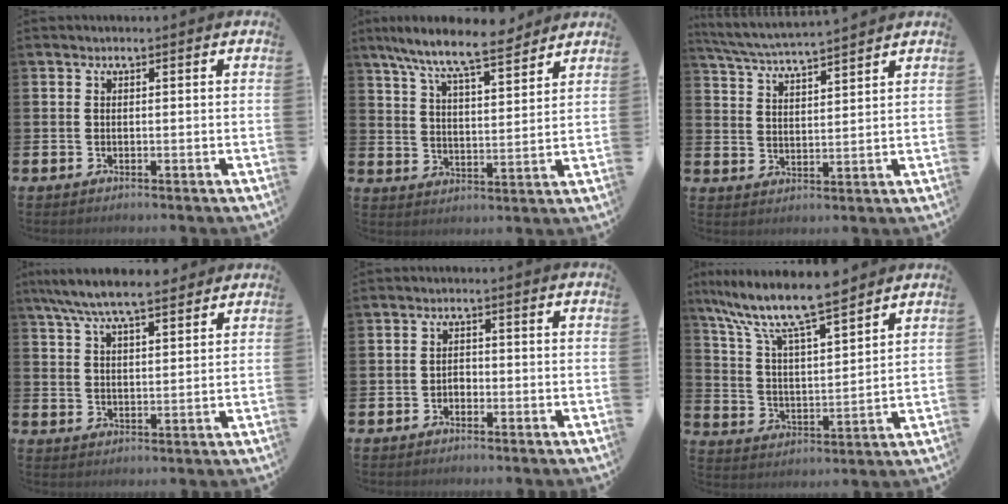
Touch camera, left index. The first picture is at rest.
{"total": 8.9, "force": [8.1, 1.1, 3.5], "torque": [-0.095, -0.046, 0.142]}
{"total": 5.0, "force": [4.9, -0.3, 1.1], "torque": [-0.044, -0.031, 0.086]}
{"total": 7.5, "force": [6.8, 1.3, 2.8], "torque": [-0.072, -0.021, 0.124]}
{"total": 1.3, "force": [-0.9, 0.9, 0.3], "torque": [-0.008, 0.002, -0.020]}
{"total": 10.2, "force": [8.9, 1.4, 4.8], "torque": [-0.132, -0.048, 0.154]}